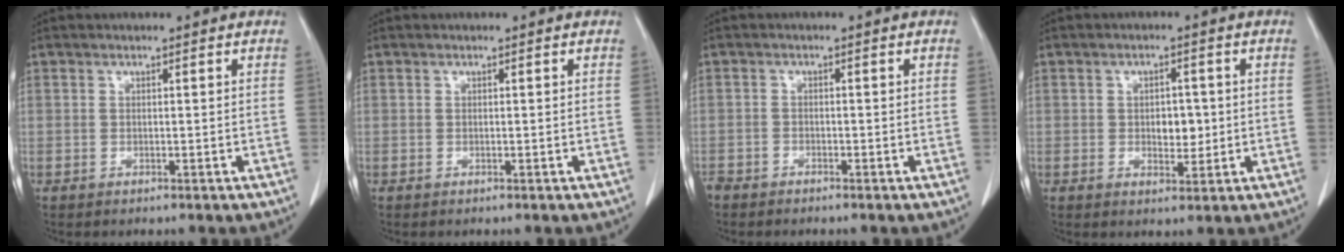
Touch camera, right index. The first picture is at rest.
{"total": 0.0}
{"total": 2.6, "force": [-2.3, 1.1, 0.5], "torque": [-0.009, -0.001, -0.041]}
{"total": 3.7, "force": [-0.1, 2.2, 3.0], "torque": [-0.040, 0.000, 0.004]}